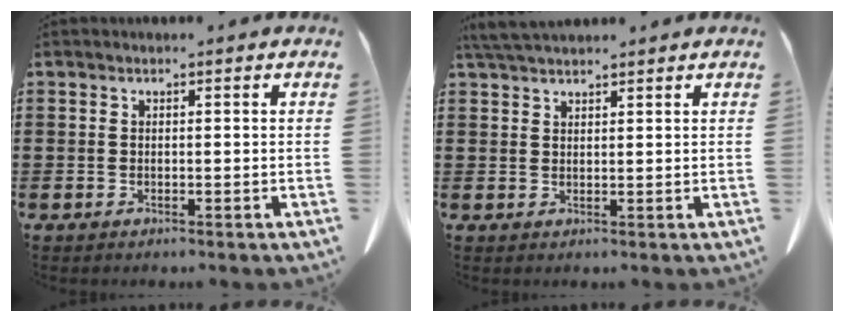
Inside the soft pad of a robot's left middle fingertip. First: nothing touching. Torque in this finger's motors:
{"motor_torque": [0.53, -0.36, 0.02, 0.05]}